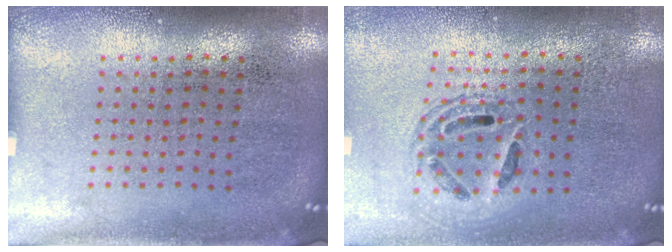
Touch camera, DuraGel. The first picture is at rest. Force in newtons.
{"total": 1.4, "press": 1.3, "slide": 0.7}